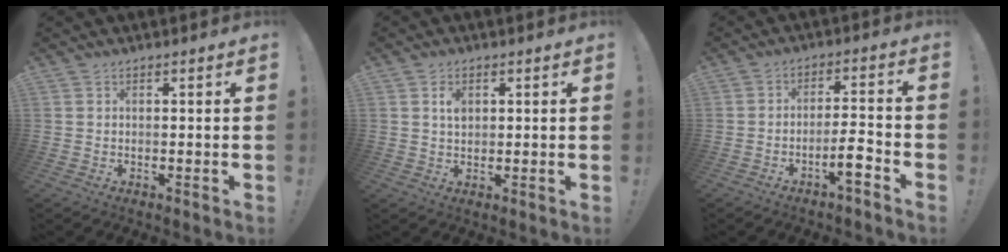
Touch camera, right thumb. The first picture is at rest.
{"total": 3.1, "force": [0.9, 2.1, 2.1], "torque": [-0.021, -0.004, 0.010]}
{"total": 7.2, "force": [-4.2, 1.4, 5.7], "torque": [-0.081, 0.018, -0.071]}